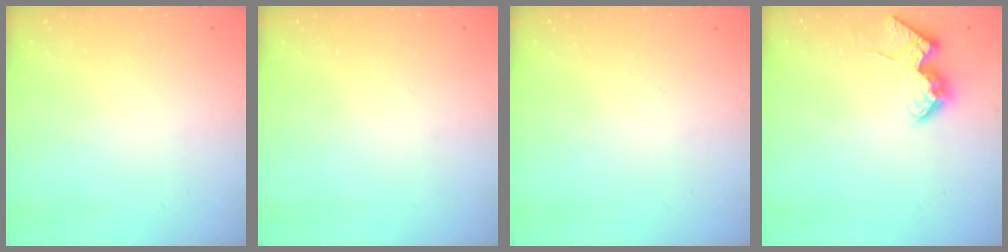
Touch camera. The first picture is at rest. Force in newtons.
{"total": 0.0}
{"total": 0.0}
{"total": 16.7, "press": 16.7, "slide": 0.5}